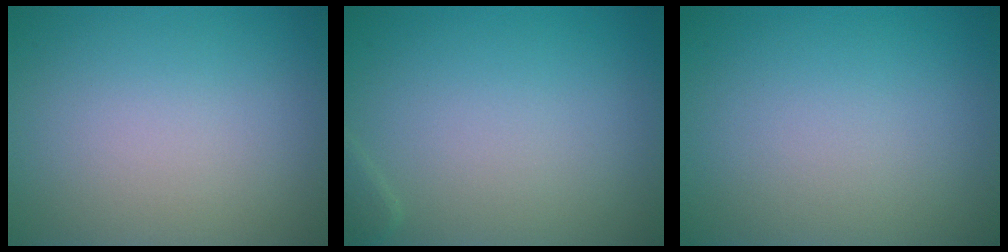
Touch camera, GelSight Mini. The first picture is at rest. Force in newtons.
{"total": 0.7, "press": 0.7, "slide": 0.0}
{"total": 0.0}